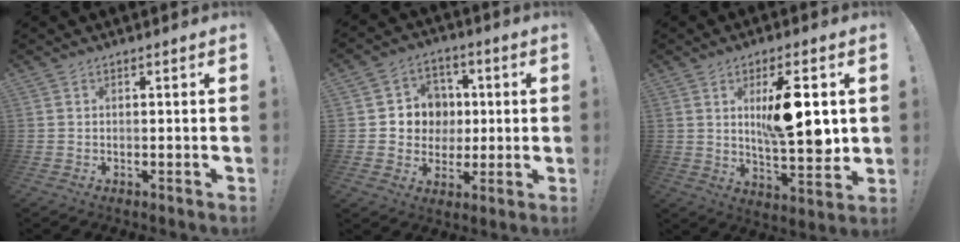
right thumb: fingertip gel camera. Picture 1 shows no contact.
{"total": 9.1, "force": [-0.2, 9.0, 1.6], "torque": [-0.021, 0.004, 0.008]}
{"total": 15.3, "force": [3.4, 4.6, 14.2], "torque": [-0.206, -0.017, 0.047]}